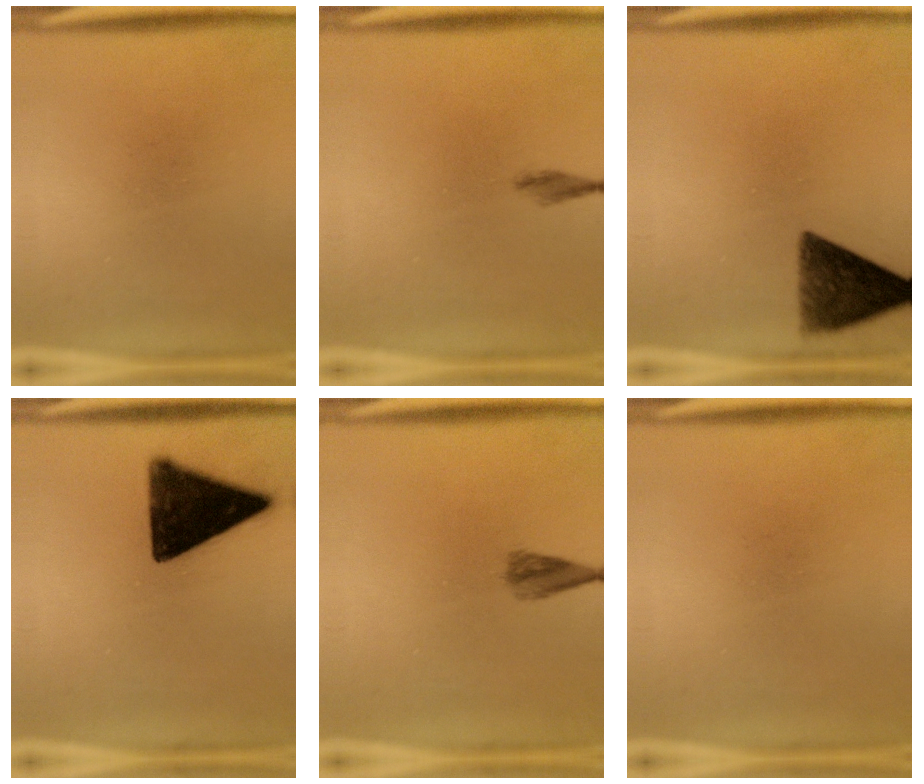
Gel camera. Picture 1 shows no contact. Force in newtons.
{"total": 1.3}
{"total": 10.0}
{"total": 15.5}
{"total": 2.5}
{"total": 0.0}